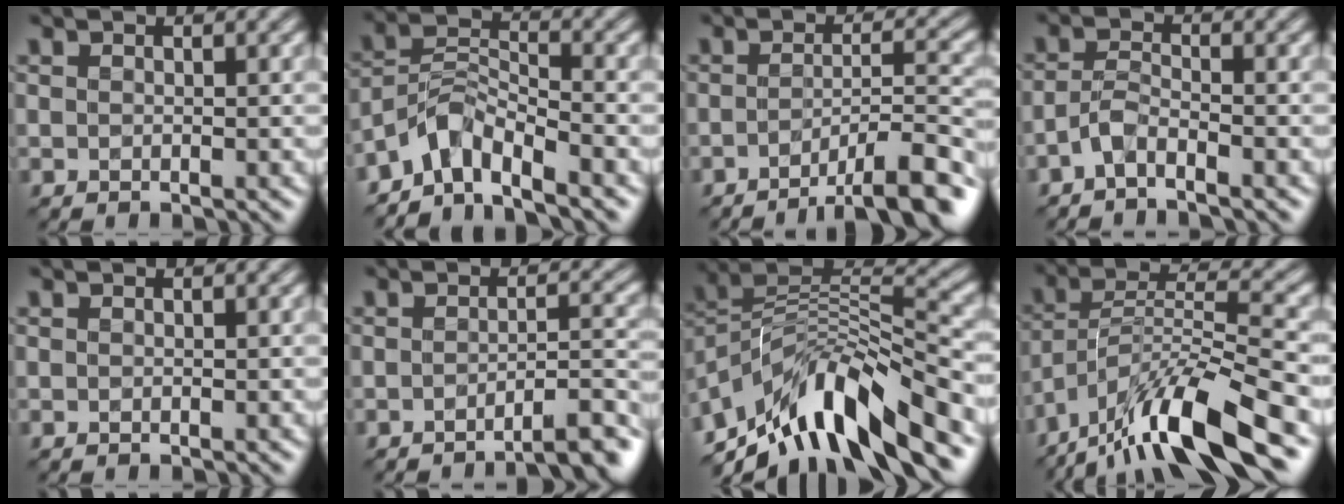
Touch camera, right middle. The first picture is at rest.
{"total": 4.7, "force": [-3.9, 1.6, 2.0], "torque": [-0.029, 0.009, -0.085]}
{"total": 7.5, "force": [-4.8, 1.6, 5.5], "torque": [-0.072, 0.010, -0.074]}
{"total": 2.0, "force": [-1.6, 0.4, 1.2], "torque": [-0.028, 0.006, -0.041]}
{"total": 0.0}
{"total": 4.6, "force": [-3.4, 0.9, 2.9], "torque": [-0.025, 0.021, -0.052]}
{"total": 10.7, "force": [-6.3, 4.1, 7.6], "torque": [-0.129, 0.021, -0.118]}
{"total": 11.9, "force": [-8.6, 2.5, 7.8], "torque": [-0.142, 0.017, -0.161]}